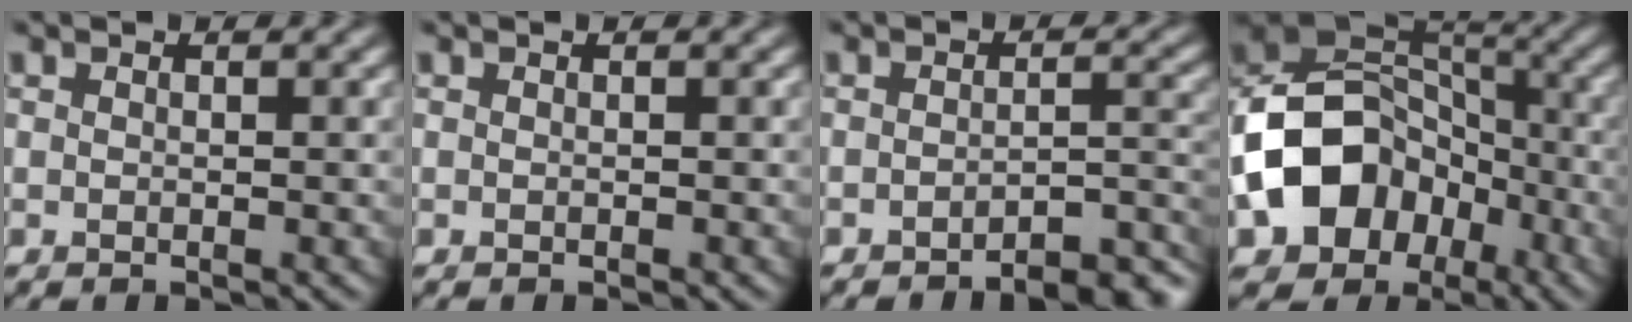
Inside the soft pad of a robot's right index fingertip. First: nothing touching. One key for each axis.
{"total": 0.0}
{"total": 5.5, "fx": -4.6, "fy": 1.2, "fz": 2.8, "tx": -0.023, "ty": 0.012, "tz": -0.059}
{"total": 11.9, "fx": -3.8, "fy": 9.1, "fz": 6.7, "tx": -0.123, "ty": 0.003, "tz": -0.081}